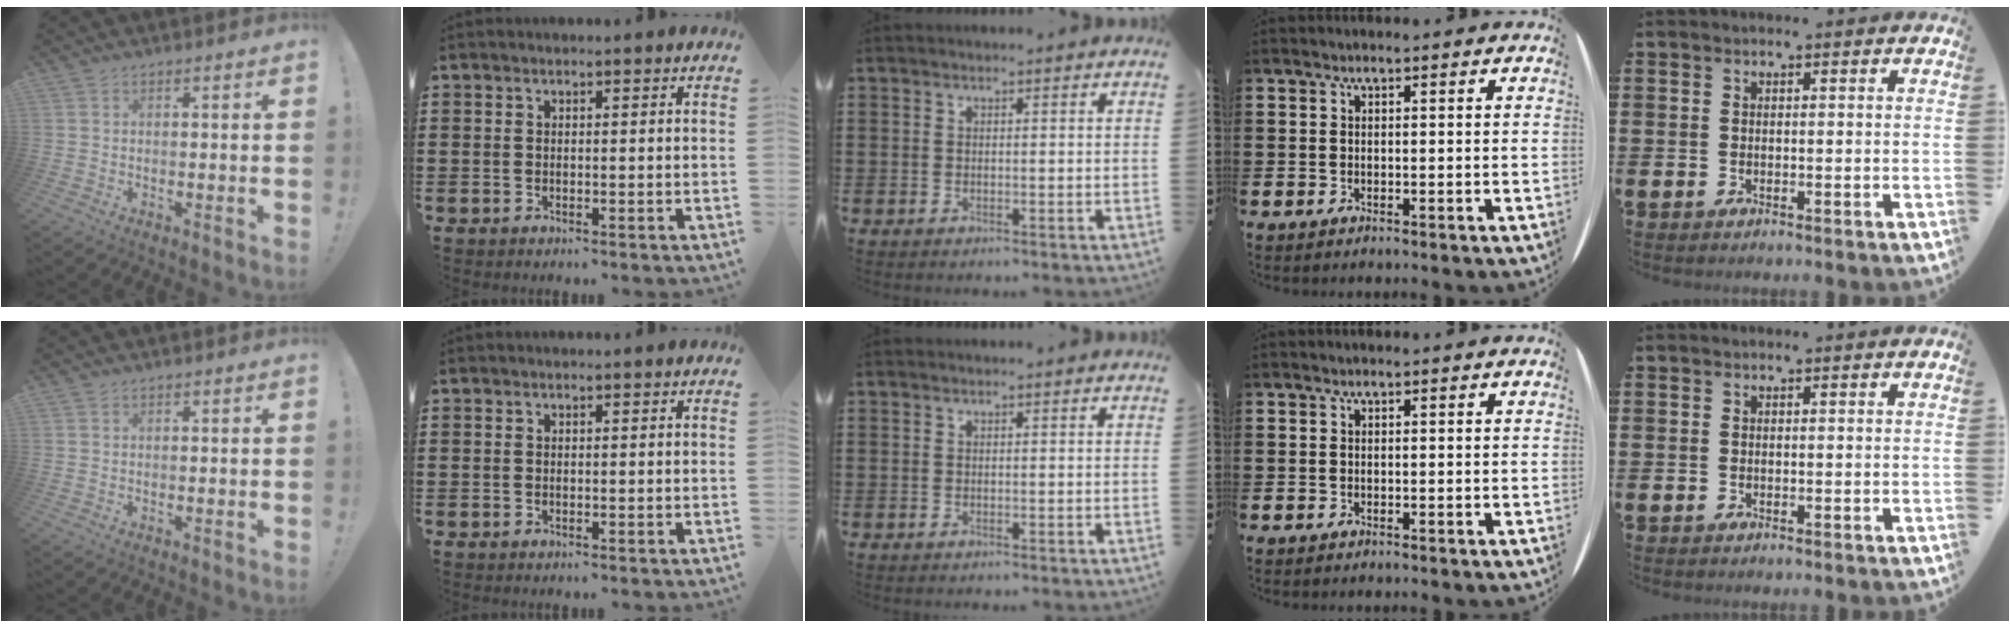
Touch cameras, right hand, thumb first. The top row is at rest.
{}